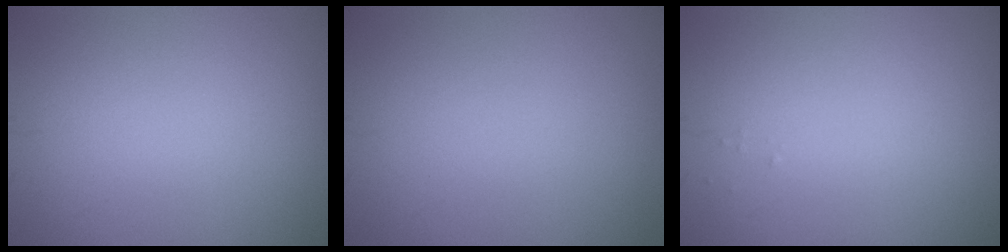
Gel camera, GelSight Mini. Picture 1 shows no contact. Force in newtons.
{"total": 0.0}
{"total": 0.0}